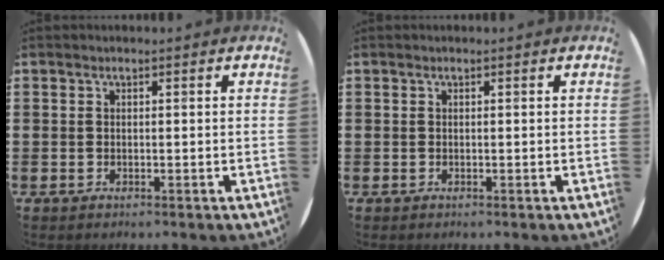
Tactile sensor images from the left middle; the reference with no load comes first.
{"total": 0.0}